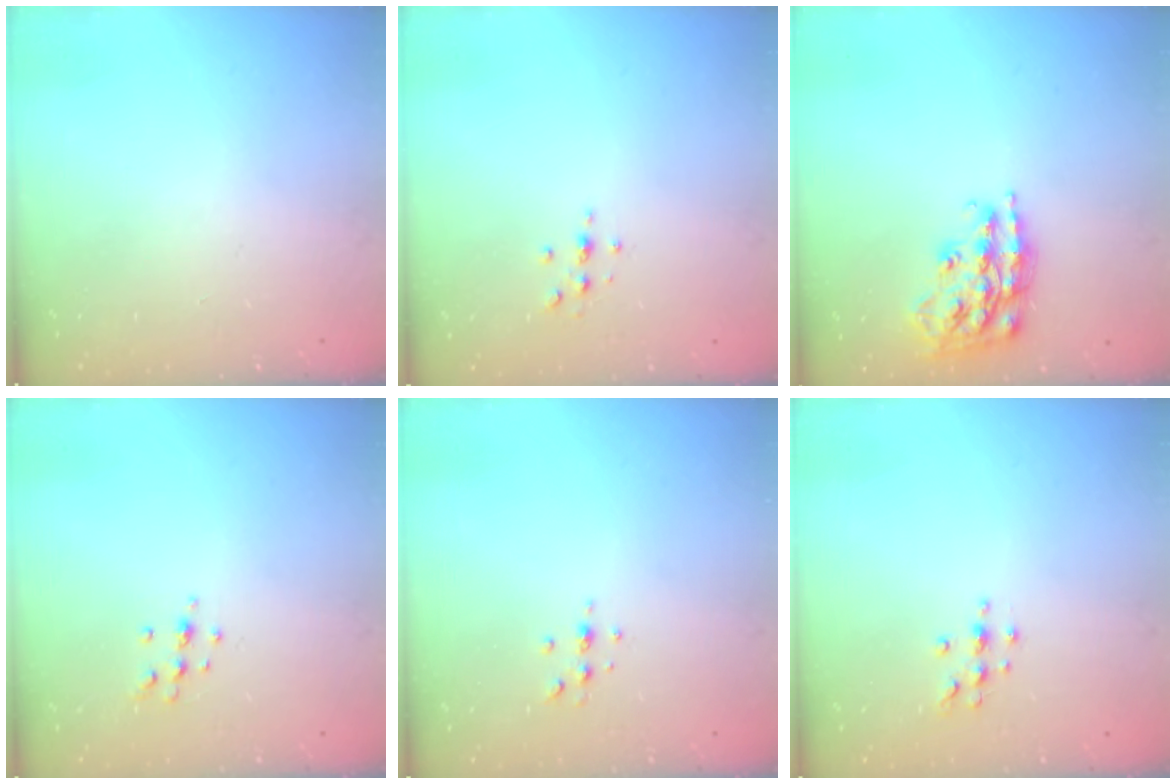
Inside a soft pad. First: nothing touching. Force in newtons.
{"total": 3.0, "press": 3.0, "slide": 0.3}
{"total": 17.9, "press": 17.8, "slide": 1.1}
{"total": 6.9, "press": 6.8, "slide": 1.2}
{"total": 4.1, "press": 3.7, "slide": 1.7}
{"total": 6.3, "press": 6.2, "slide": 0.7}